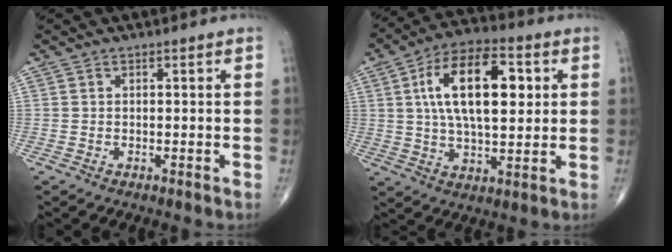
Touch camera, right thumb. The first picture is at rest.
{"total": 17.6, "force": [3.9, 8.3, 15.0], "torque": [-0.241, 0.007, 0.063]}